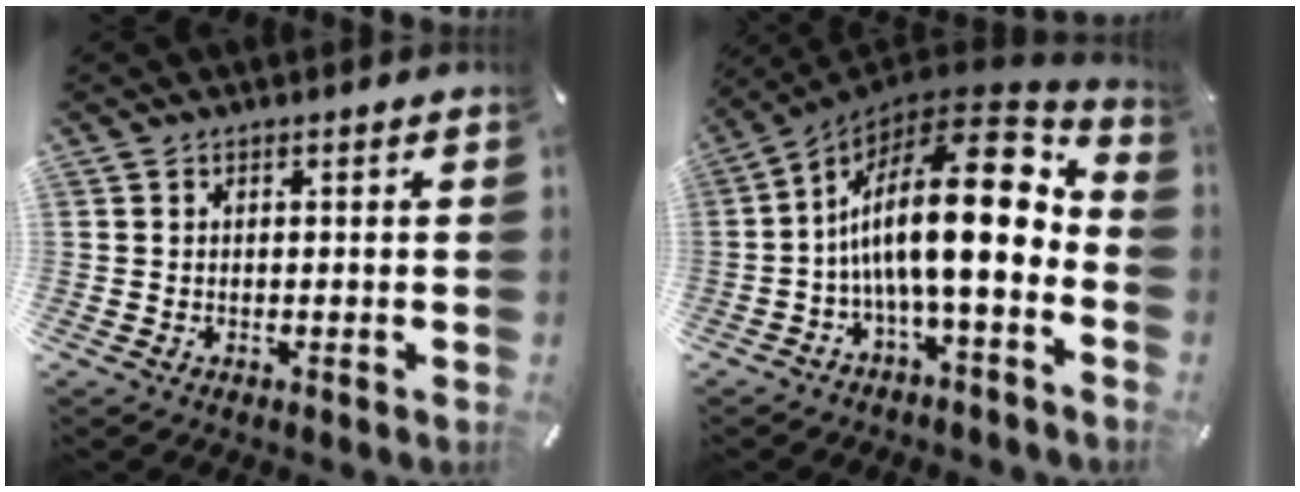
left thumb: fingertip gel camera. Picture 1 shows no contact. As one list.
[{"total": 21.4, "force": [1.6, 7.3, 20.1], "torque": [-0.346, -0.035, 0.018]}]